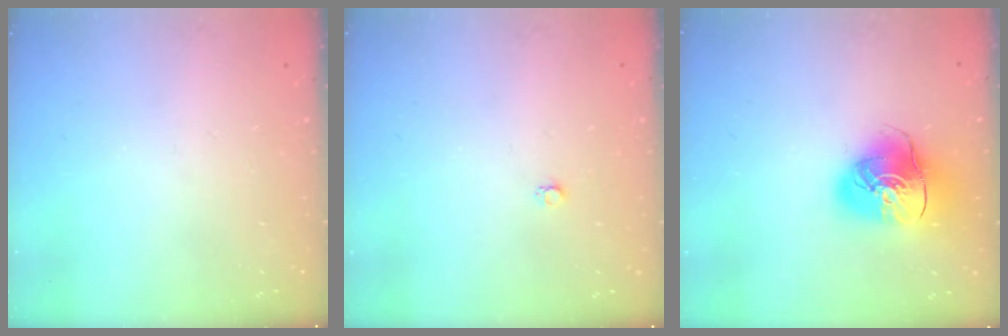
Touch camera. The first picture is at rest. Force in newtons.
{"total": 2.2, "press": 2.2, "slide": 0.3}
{"total": 13.0, "press": 12.8, "slide": 1.9}